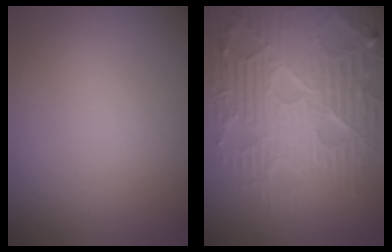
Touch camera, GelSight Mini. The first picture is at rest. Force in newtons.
{"total": 8.9, "press": 6.4, "slide": 6.2}